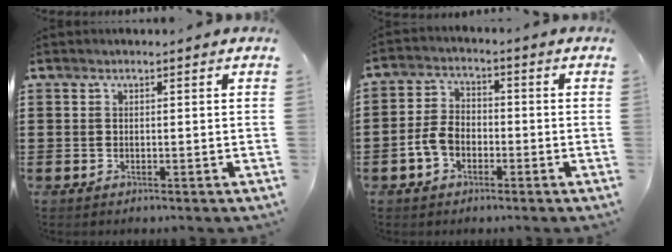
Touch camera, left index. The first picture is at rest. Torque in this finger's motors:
{"motor_torque": [0.35, 0.14, 0.31, 0.10]}